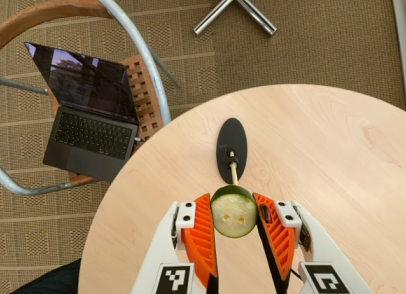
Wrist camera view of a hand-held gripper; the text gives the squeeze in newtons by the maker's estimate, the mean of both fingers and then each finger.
{"total": 8.8, "left": 8.3, "right": 9.2}